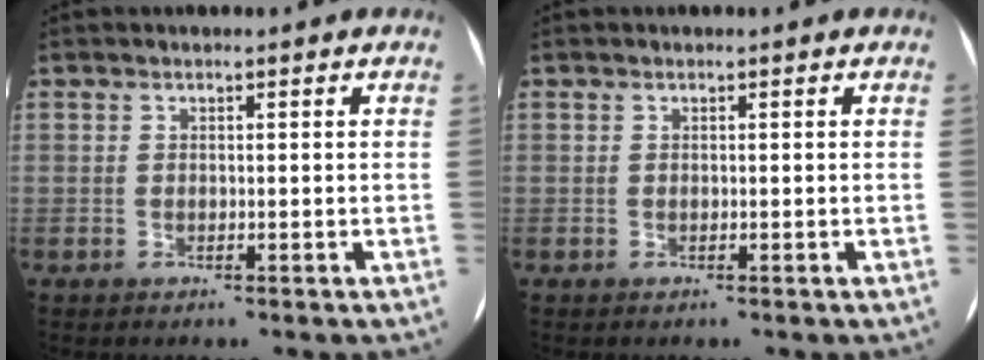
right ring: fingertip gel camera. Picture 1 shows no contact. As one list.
[{"total": 0.0}]